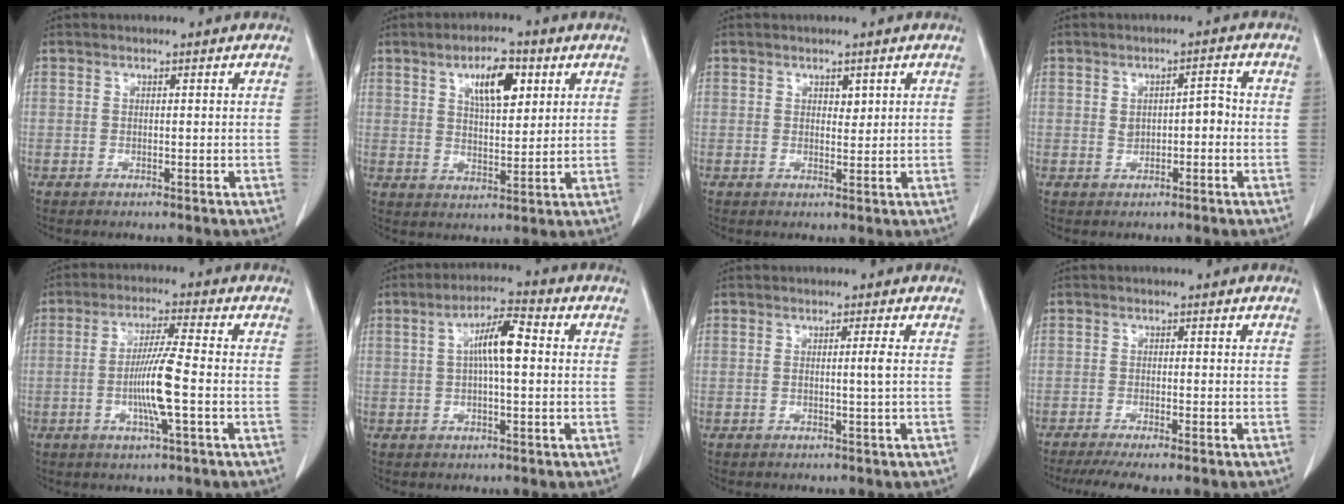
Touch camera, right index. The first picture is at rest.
{"total": 7.9, "force": [3.5, 2.7, 6.5], "torque": [-0.112, 0.005, 0.062]}
{"total": 1.5, "force": [0.8, 0.8, 0.9], "torque": [-0.011, -0.004, 0.015]}
{"total": 3.3, "force": [-0.2, 1.7, 2.8], "torque": [-0.044, 0.019, 0.003]}
{"total": 8.1, "force": [-1.7, -0.3, 7.9], "torque": [-0.153, -0.007, -0.034]}
{"total": 6.9, "force": [0.9, 1.3, 6.7], "torque": [-0.125, 0.018, 0.012]}
{"total": 1.4, "force": [0.0, -0.6, 1.3], "torque": [-0.021, -0.002, -0.002]}
{"total": 6.6, "force": [-5.2, 0.5, 4.0], "torque": [-0.058, -0.010, -0.080]}